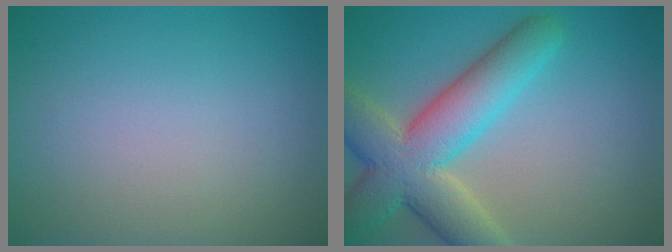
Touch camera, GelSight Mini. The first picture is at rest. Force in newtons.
{"total": 9.0, "press": 9.0, "slide": 0.4}